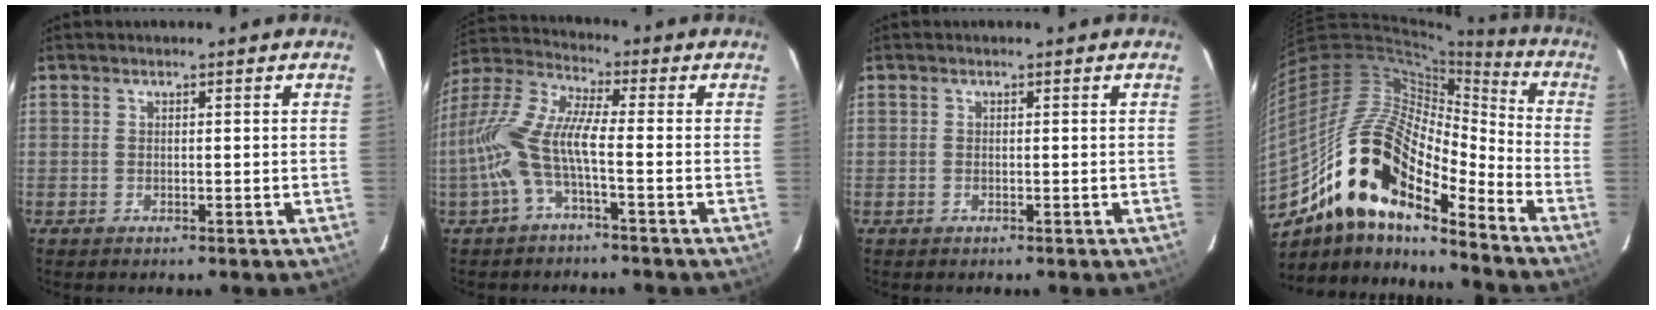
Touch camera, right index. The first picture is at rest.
{"total": 11.3, "force": [-3.1, 2.1, 10.7], "torque": [-0.229, 0.004, -0.063]}
{"total": 0.0}
{"total": 22.1, "force": [-13.6, 8.3, 15.2], "torque": [-0.278, -0.021, -0.271]}